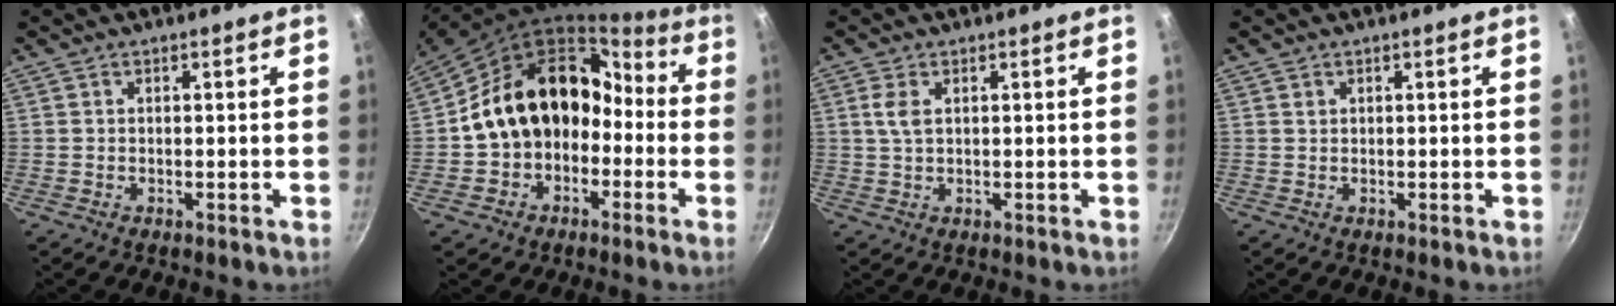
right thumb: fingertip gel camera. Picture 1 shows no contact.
{"total": 19.0, "force": [-2.7, 15.1, 11.3], "torque": [-0.152, 0.088, -0.038]}
{"total": 3.1, "force": [0.9, 1.6, 2.5], "torque": [-0.052, -0.002, 0.019]}
{"total": 0.7, "force": [0.4, 0.5, 0.2], "torque": [-0.004, 0.000, 0.008]}